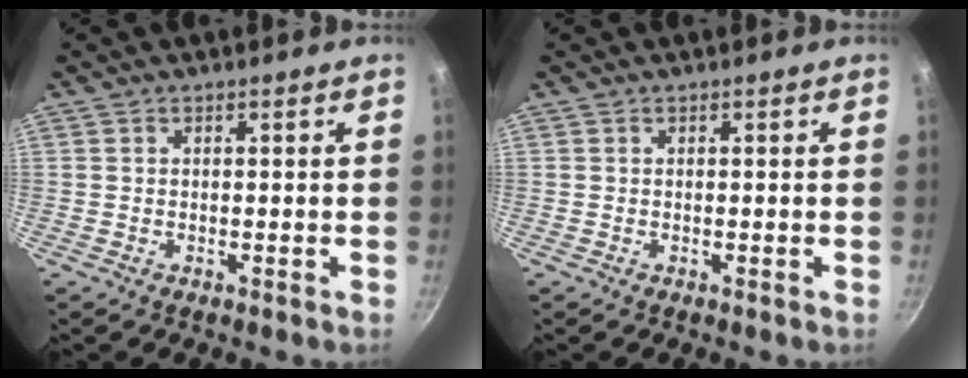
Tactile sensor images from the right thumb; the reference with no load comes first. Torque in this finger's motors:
{"motor_torque": [0.00, 0.00, -0.01, -0.01, 0.00]}